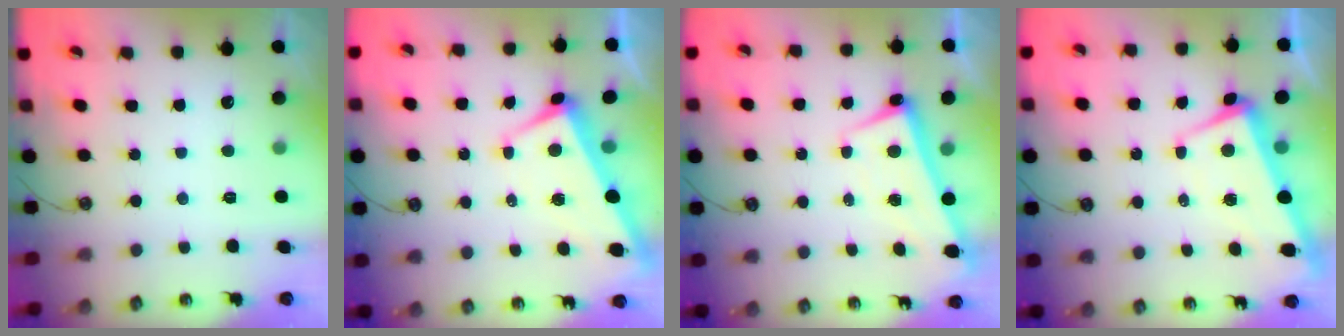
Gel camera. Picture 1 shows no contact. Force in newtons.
{"total": 1.6, "press": 1.3, "slide": 0.9}
{"total": 2.5, "press": 2.4, "slide": 0.7}
{"total": 1.6, "press": 1.3, "slide": 0.9}